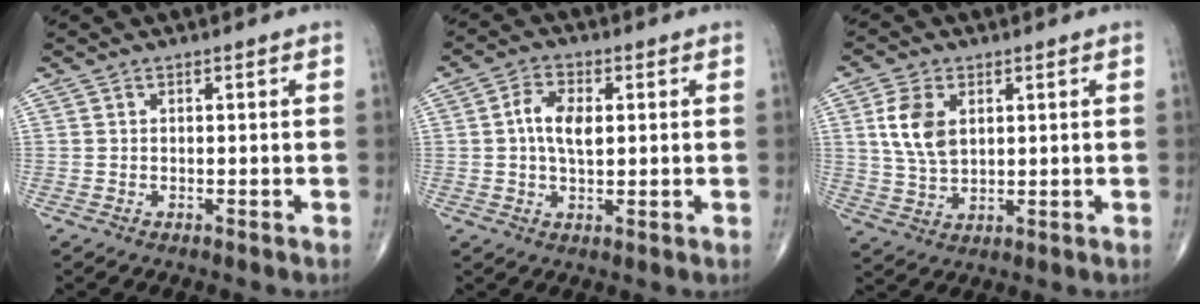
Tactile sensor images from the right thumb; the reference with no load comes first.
{"total": 6.2, "force": [0.9, 3.3, 5.2], "torque": [-0.093, 0.004, 0.010]}
{"total": 8.1, "force": [2.2, 5.0, 5.9], "torque": [-0.112, -0.006, 0.049]}